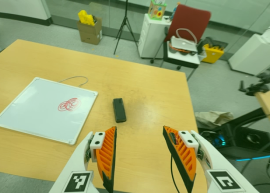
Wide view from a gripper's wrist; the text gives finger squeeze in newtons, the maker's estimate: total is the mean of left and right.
{"total": 0.0}